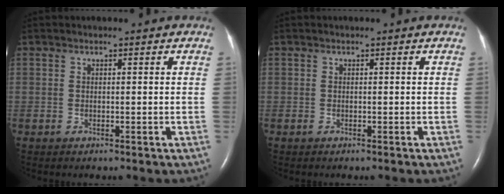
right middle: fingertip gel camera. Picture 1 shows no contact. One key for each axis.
{"total": 0.0}